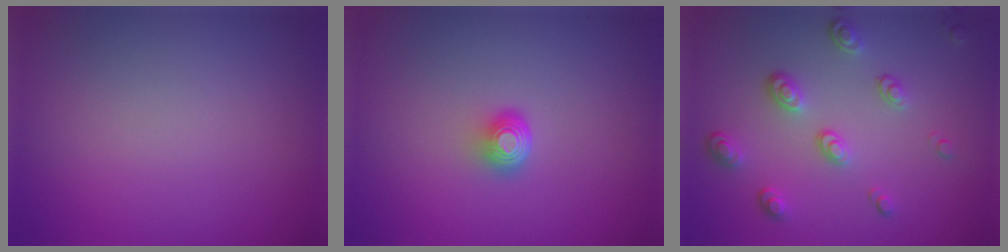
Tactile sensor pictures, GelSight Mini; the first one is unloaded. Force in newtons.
{"total": 2.1, "press": 1.4, "slide": 1.6}
{"total": 3.4, "press": 2.6, "slide": 2.3}